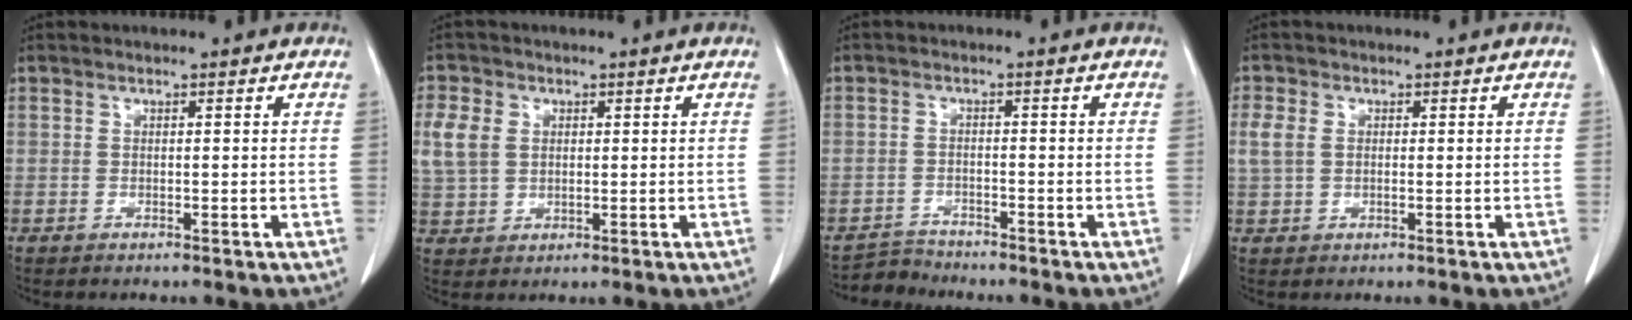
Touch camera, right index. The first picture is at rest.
{"total": 5.9, "force": [1.5, 4.6, 3.4], "torque": [-0.086, 0.008, 0.035]}
{"total": 2.8, "force": [-2.6, 0.2, -1.0], "torque": [0.023, -0.010, -0.047]}
{"total": 3.3, "force": [0.6, 2.3, 2.2], "torque": [-0.064, 0.010, 0.015]}